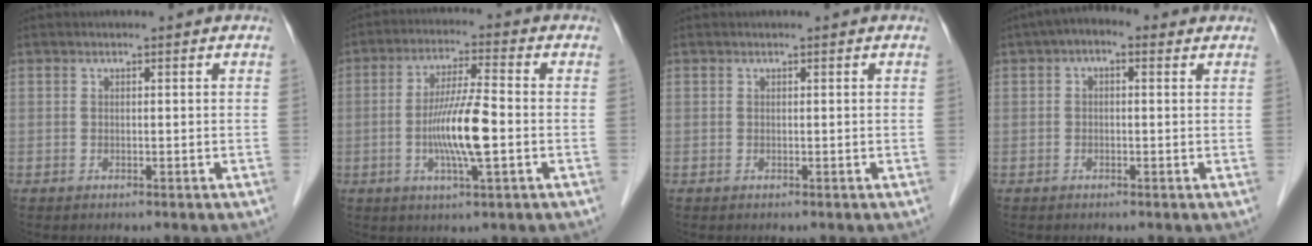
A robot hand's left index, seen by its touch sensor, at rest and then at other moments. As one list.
[{"total": 9.3, "force": [-1.8, 0.6, 9.1], "torque": [-0.179, -0.008, -0.038]}, {"total": 0.0}, {"total": 3.8, "force": [1.7, 1.9, 2.8], "torque": [-0.046, 0.026, 0.018]}]